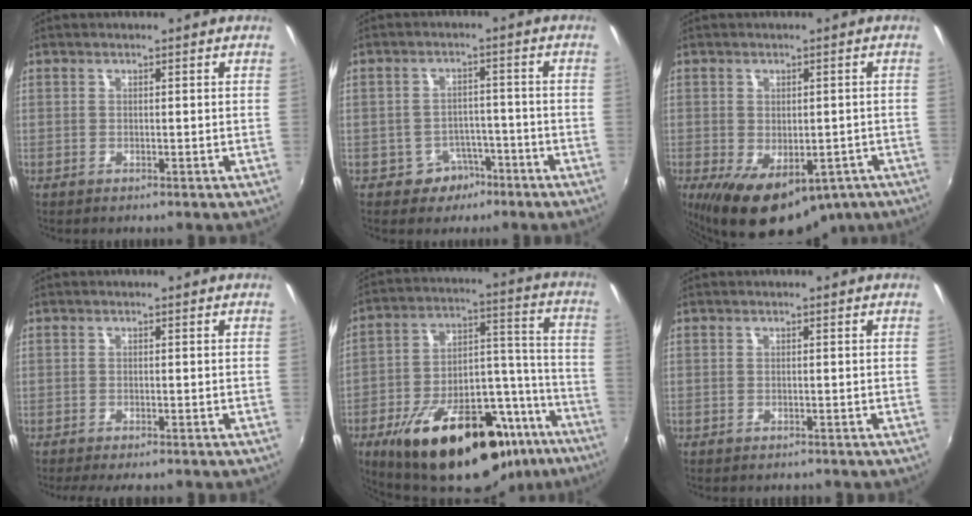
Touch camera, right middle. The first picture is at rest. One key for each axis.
{"total": 5.1, "fx": -3.3, "fy": 3.8, "fz": 1.0, "tx": -0.026, "ty": 0.016, "tz": -0.039}
{"total": 13.5, "fx": -7.3, "fy": 7.7, "fz": 8.4, "tx": -0.147, "ty": -0.032, "tz": -0.089}
{"total": 3.8, "fx": -3.2, "fy": 0.4, "fz": 2.1, "tx": -0.043, "ty": -0.022, "tz": -0.051}
{"total": 30.9, "fx": -19.8, "fy": 13.4, "fz": 19.7, "tx": -0.301, "ty": 0.026, "tz": -0.276}
{"total": 1.0, "fx": -0.8, "fy": 0.4, "fz": 0.2, "tx": -0.007, "ty": -0.002, "tz": -0.013}